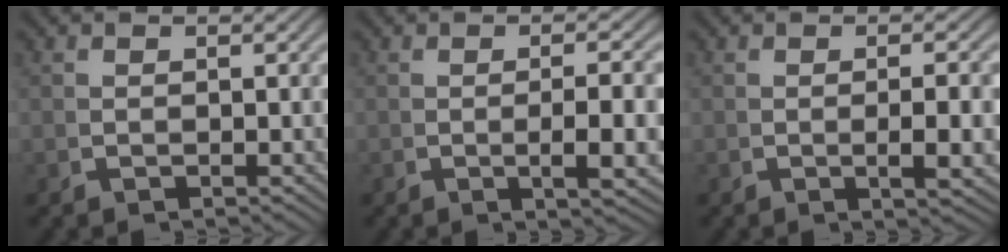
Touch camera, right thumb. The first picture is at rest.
{"total": 3.7, "force": [-0.5, 0.6, 3.6], "torque": [-0.058, 0.007, -0.009]}
{"total": 2.9, "force": [-0.3, 0.4, 2.9], "torque": [-0.045, 0.005, -0.004]}